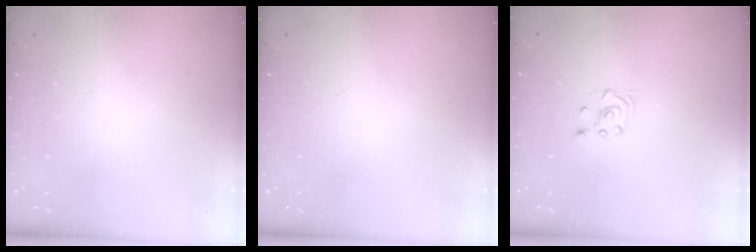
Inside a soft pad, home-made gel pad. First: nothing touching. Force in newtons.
{"total": 0.0}
{"total": 3.1, "press": 3.0, "slide": 0.8}